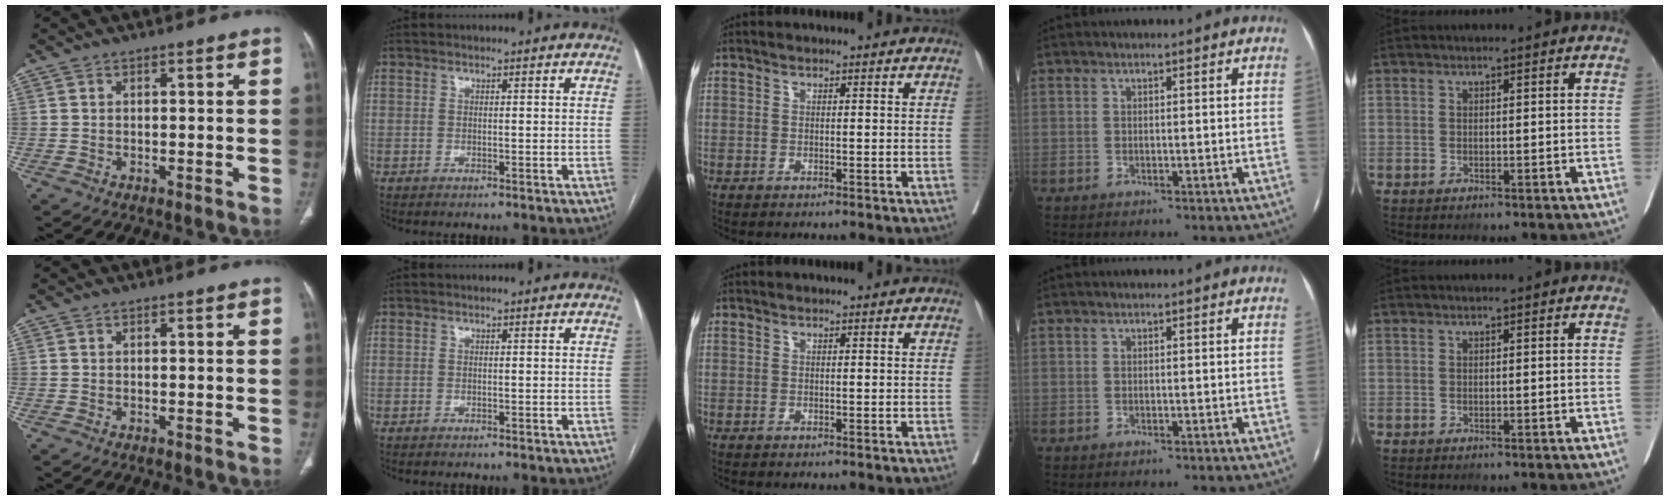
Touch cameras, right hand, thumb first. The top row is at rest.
{}